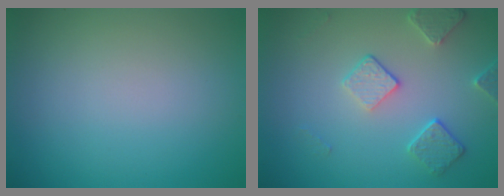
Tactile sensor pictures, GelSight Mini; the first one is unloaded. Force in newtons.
{"total": 3.0, "press": 2.7, "slide": 1.4}